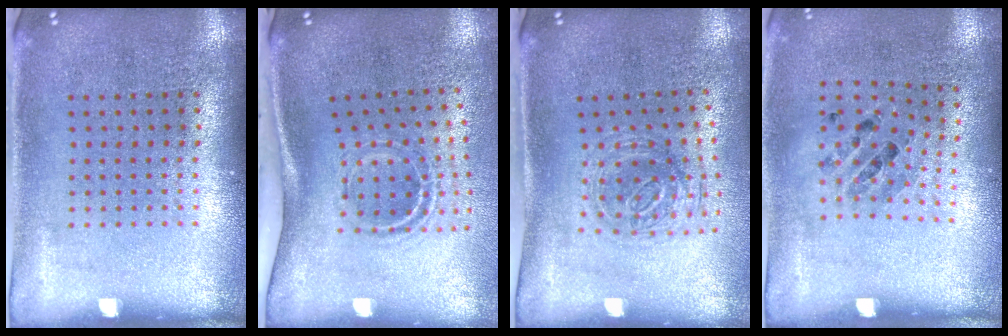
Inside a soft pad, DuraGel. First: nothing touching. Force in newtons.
{"total": 2.0, "press": 1.2, "slide": 1.7}
{"total": 1.1, "press": 1.1, "slide": 0.3}
{"total": 0.8, "press": 0.7, "slide": 0.4}